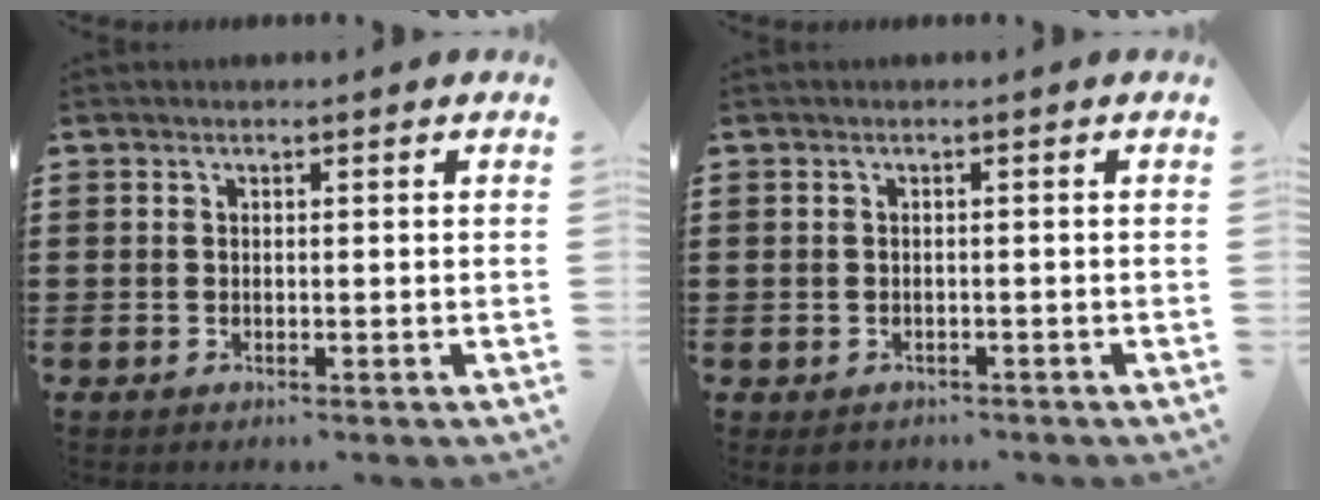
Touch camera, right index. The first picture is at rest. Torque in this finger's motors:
{"motor_torque": [-0.19, 0.15, -0.42, -0.05]}